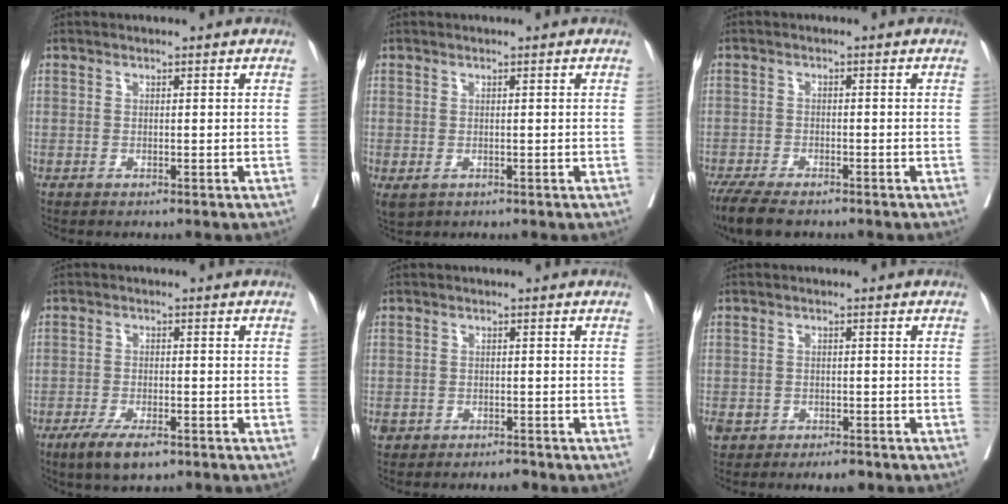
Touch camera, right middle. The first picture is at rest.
{"total": 2.2, "force": [-0.7, 1.1, 1.8], "torque": [-0.036, -0.005, -0.001]}
{"total": 7.2, "force": [-5.7, 2.1, 3.8], "torque": [-0.061, -0.013, -0.092]}
{"total": 5.8, "force": [-3.9, 1.7, 4.1], "torque": [-0.072, -0.009, -0.062]}
{"total": 1.9, "force": [-1.5, 1.0, 0.7], "torque": [-0.009, 0.002, -0.019]}
{"total": 3.6, "force": [-2.3, 2.0, 1.9], "torque": [-0.025, 0.003, -0.029]}